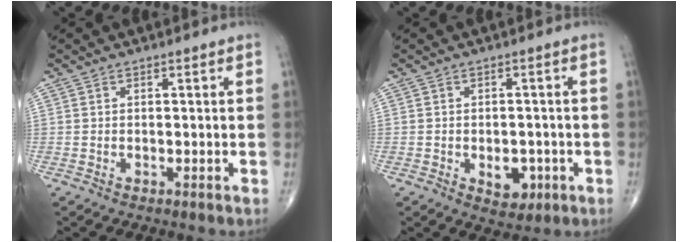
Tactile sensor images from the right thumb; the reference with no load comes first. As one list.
[{"total": 5.2, "force": [-1.7, 3.4, 3.6], "torque": [-0.025, 0.003, -0.014]}]